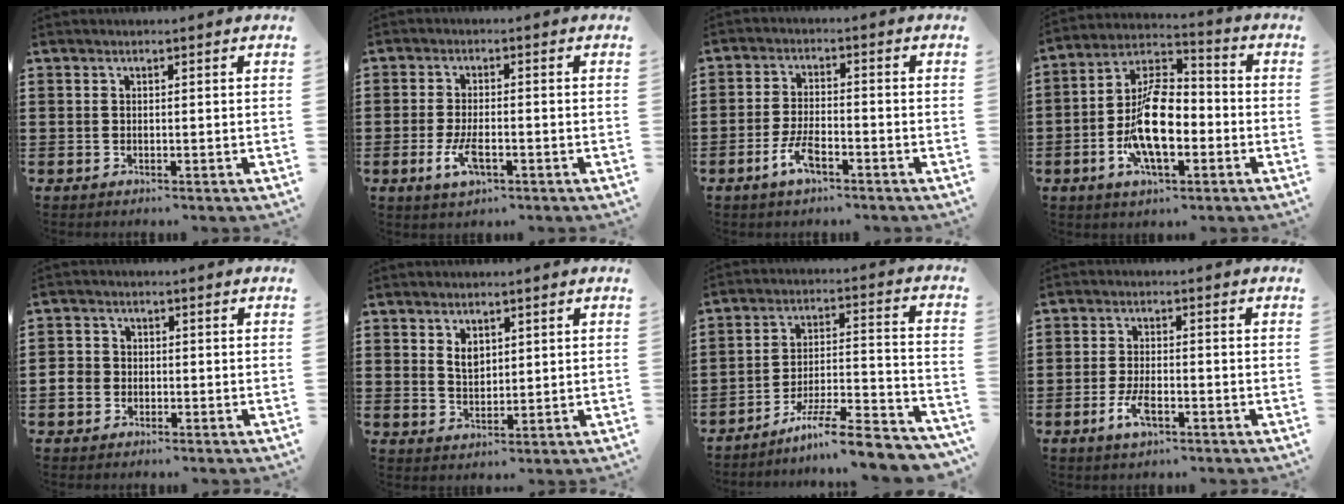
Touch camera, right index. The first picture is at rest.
{"total": 4.7, "force": [-1.7, 1.8, 4.0], "torque": [-0.087, -0.004, -0.033]}
{"total": 5.2, "force": [-2.9, 1.9, 3.9], "torque": [-0.091, 0.001, -0.059]}
{"total": 12.9, "force": [-3.7, 6.4, 10.6], "torque": [-0.227, 0.004, -0.067]}
{"total": 2.8, "force": [-1.2, 2.3, 1.0], "torque": [-0.035, 0.001, -0.027]}
{"total": 2.7, "force": [1.5, 1.7, 1.4], "torque": [-0.026, 0.001, 0.026]}
{"total": 9.5, "force": [-7.8, 0.3, 5.3], "torque": [-0.081, 0.006, -0.151]}
{"total": 4.5, "force": [-2.0, 1.8, 3.6], "torque": [-0.079, -0.003, -0.041]}